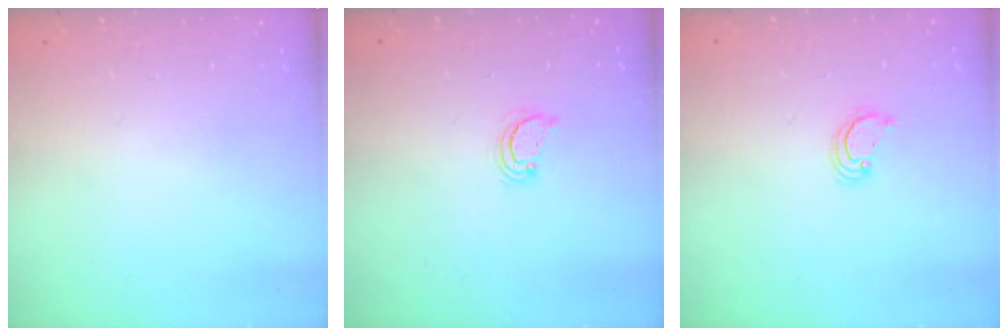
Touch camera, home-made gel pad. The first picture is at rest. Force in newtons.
{"total": 3.0, "press": 3.0, "slide": 0.2}
{"total": 2.8, "press": 2.8, "slide": 0.2}